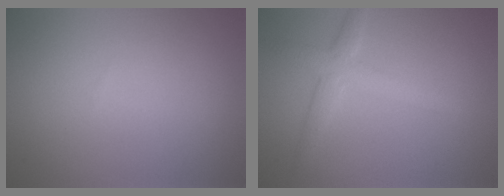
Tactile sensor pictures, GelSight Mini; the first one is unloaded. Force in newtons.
{"total": 2.9, "press": 2.9, "slide": 0.1}